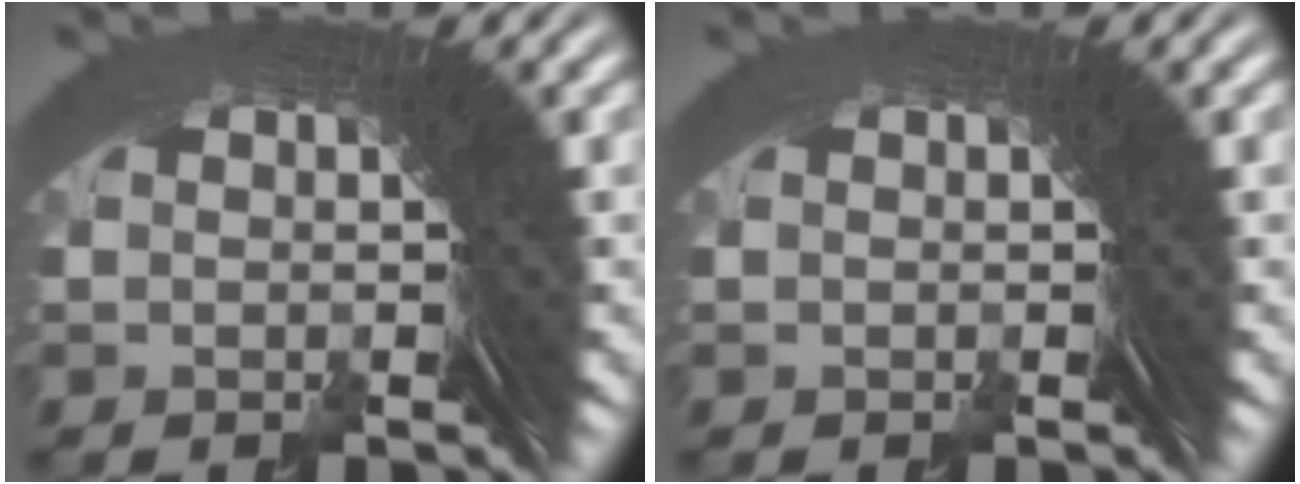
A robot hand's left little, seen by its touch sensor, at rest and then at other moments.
{"total": 0.0}